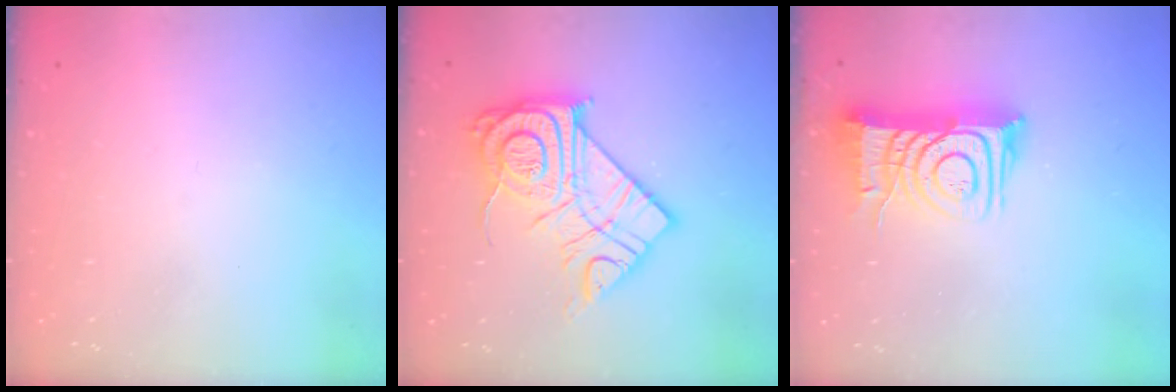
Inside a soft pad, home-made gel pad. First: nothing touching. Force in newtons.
{"total": 20.7, "press": 20.6, "slide": 1.9}
{"total": 14.3, "press": 14.2, "slide": 1.6}